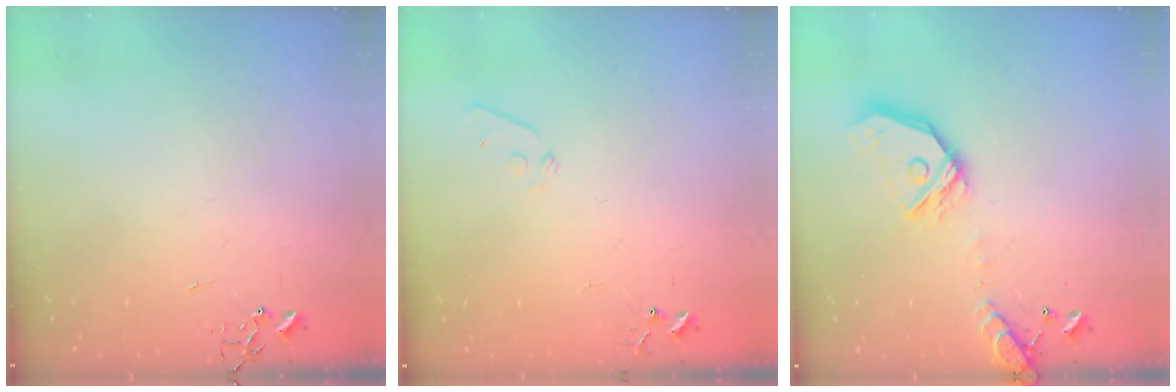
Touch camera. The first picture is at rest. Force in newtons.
{"total": 5.2, "press": 5.2, "slide": 0.5}
{"total": 17.0, "press": 16.8, "slide": 2.7}